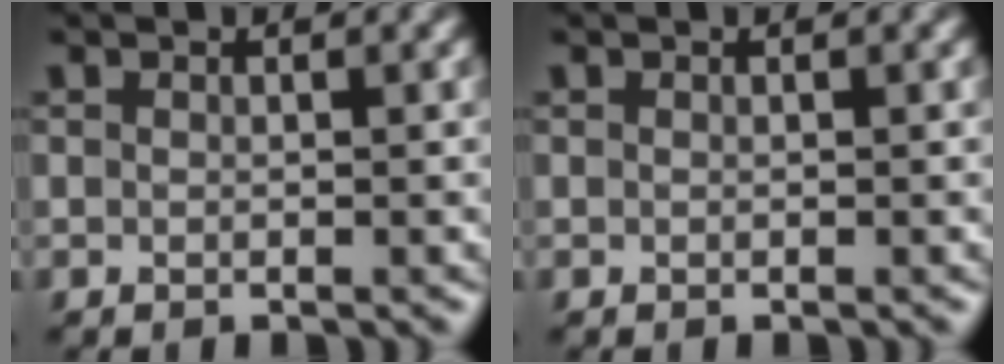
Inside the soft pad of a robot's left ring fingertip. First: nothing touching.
{"total": 0.0}